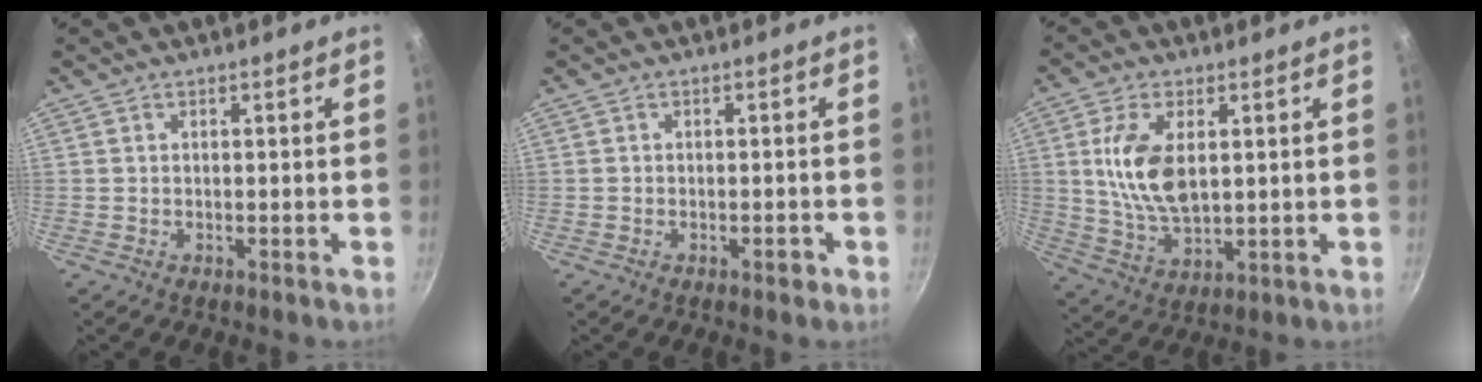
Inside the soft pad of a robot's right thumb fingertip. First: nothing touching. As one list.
[{"total": 1.5, "force": [-0.8, 0.7, 1.0], "torque": [-0.012, 0.010, -0.009]}, {"total": 11.7, "force": [2.2, 6.2, 9.7], "torque": [-0.183, -0.013, 0.048]}]